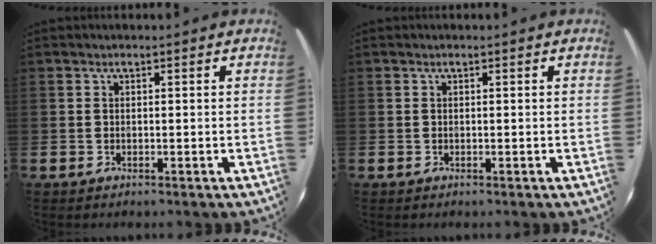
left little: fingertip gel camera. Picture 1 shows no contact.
{"total": 0.0}